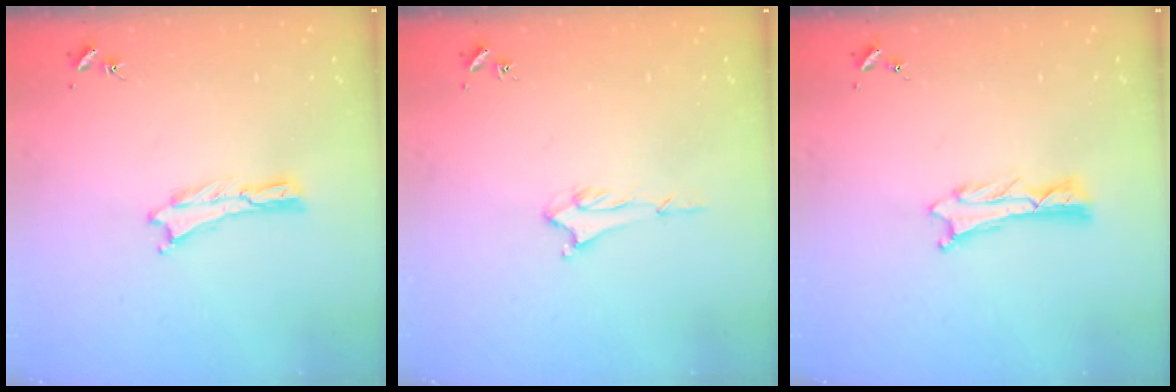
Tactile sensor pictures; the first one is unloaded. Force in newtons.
{"total": 1.7, "press": 1.6, "slide": 0.4}
{"total": 1.3, "press": 1.2, "slide": 0.1}